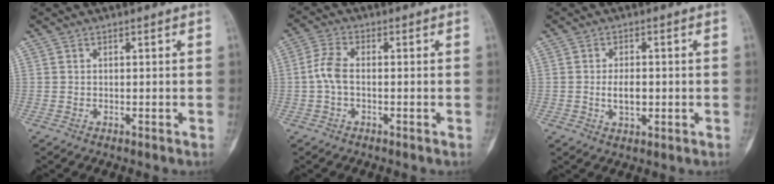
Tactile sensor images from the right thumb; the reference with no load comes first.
{"total": 4.4, "force": [-0.6, 2.2, 3.8], "torque": [-0.086, 0.011, -0.019]}
{"total": 4.0, "force": [-0.4, 2.3, 3.3], "torque": [-0.048, 0.000, -0.006]}